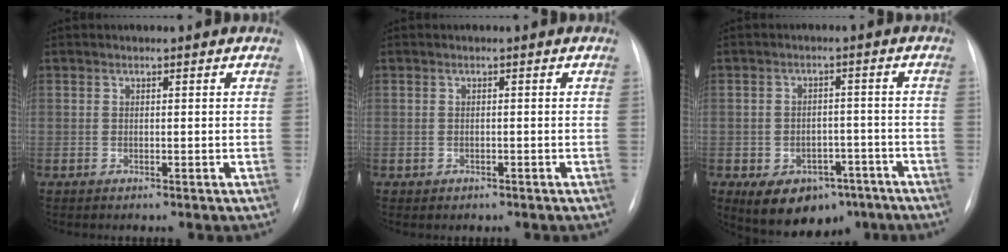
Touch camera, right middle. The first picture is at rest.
{"total": 0.7, "force": [-0.4, 0.6, 0.1], "torque": [-0.005, 0.002, -0.003]}
{"total": 10.4, "force": [-6.2, 6.9, 4.9], "torque": [-0.066, 0.022, -0.079]}